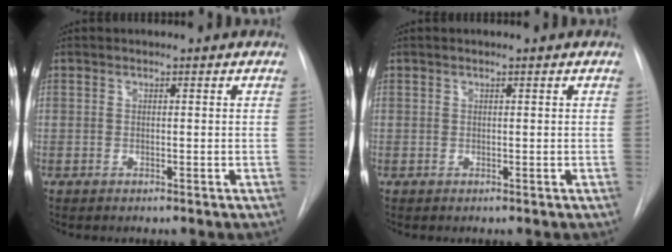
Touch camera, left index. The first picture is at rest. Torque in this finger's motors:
{"motor_torque": [0.10, -0.02, 0.05, 0.00]}